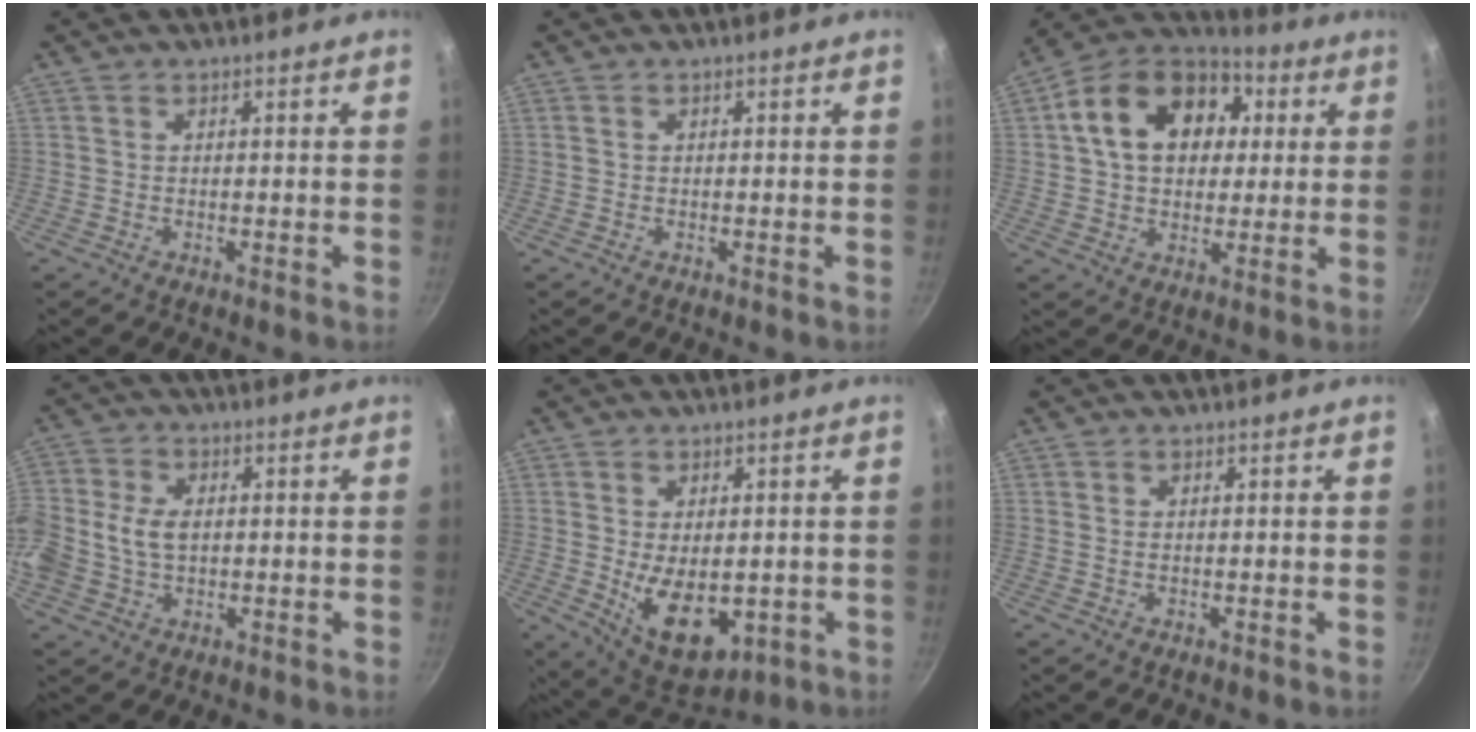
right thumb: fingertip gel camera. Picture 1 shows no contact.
{"total": 0.0}
{"total": 18.6, "force": [4.2, 13.5, 12.1], "torque": [-0.183, 0.024, 0.055]}
{"total": 10.2, "force": [0.1, 7.3, 7.0], "torque": [-0.152, 0.021, -0.007]}
{"total": 11.8, "force": [-1.6, 7.1, 9.3], "torque": [-0.118, -0.014, 0.001]}
{"total": 0.6, "force": [0.1, 0.3, 0.5], "torque": [-0.010, 0.000, 0.002]}